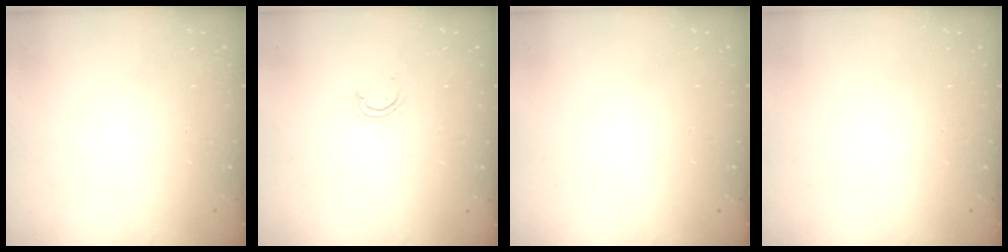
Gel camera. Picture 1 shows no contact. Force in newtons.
{"total": 3.5, "press": 3.4, "slide": 0.3}
{"total": 0.0}
{"total": 0.0}